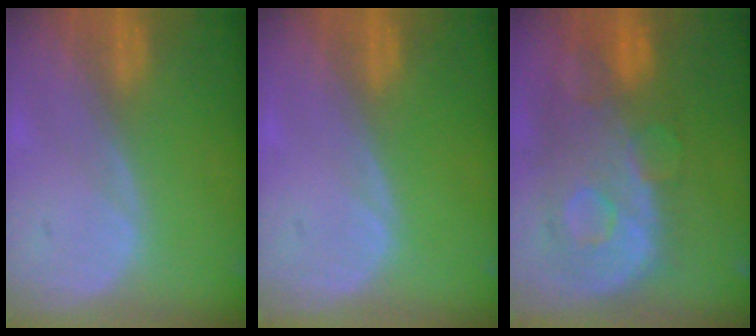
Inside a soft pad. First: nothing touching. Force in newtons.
{"total": 0.0}
{"total": 11.1, "press": 9.7, "slide": 5.5}